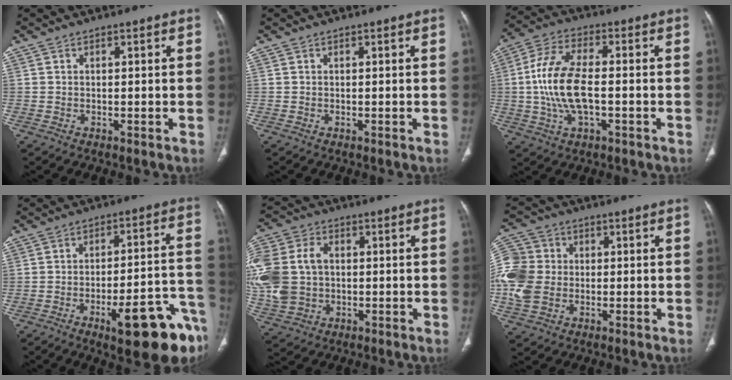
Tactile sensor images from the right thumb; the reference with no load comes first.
{"total": 0.0}
{"total": 12.8, "force": [-1.0, 6.1, 11.2], "torque": [-0.234, 0.019, -0.021]}
{"total": 18.8, "force": [-9.3, 4.6, 15.6], "torque": [-0.142, 0.061, -0.118]}
{"total": 19.9, "force": [0.7, 15.5, 12.4], "torque": [-0.316, 0.020, 0.025]}
{"total": 13.7, "force": [-0.9, 11.3, 7.8], "torque": [-0.179, 0.016, -0.018]}